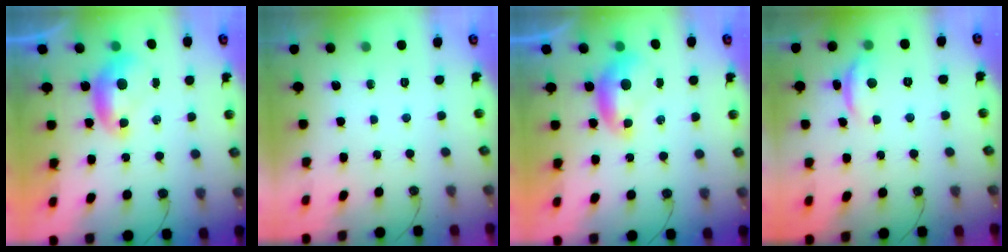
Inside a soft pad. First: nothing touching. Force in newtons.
{"total": 0.0}
{"total": 0.0}
{"total": 2.6, "press": 2.6, "slide": 0.5}